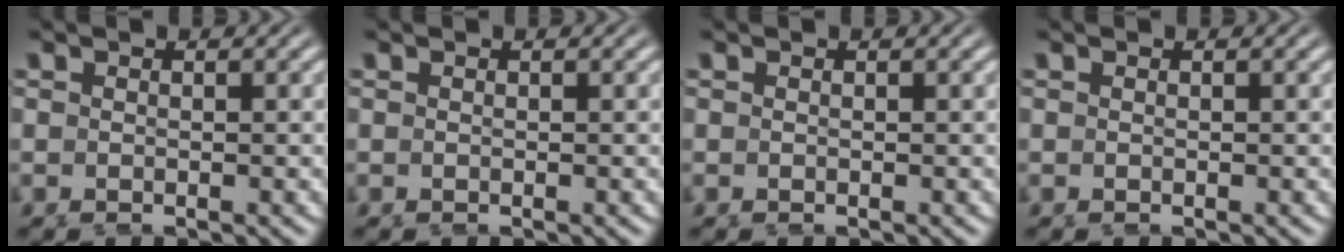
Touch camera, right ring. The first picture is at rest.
{"total": 0.0}
{"total": 0.0}
{"total": 0.0}